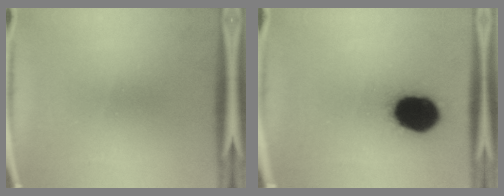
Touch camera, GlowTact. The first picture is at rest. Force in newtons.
{"total": 19.5}